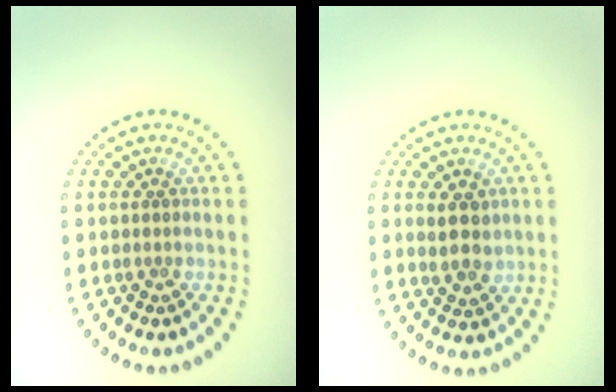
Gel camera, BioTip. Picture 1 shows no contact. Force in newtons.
{"total": 2.4, "press": 2.3, "slide": 0.8}